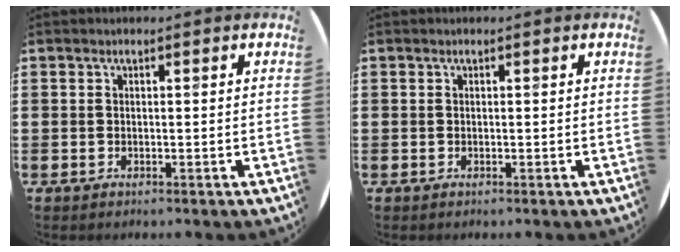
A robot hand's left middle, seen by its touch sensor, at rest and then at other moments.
{"total": 0.0}